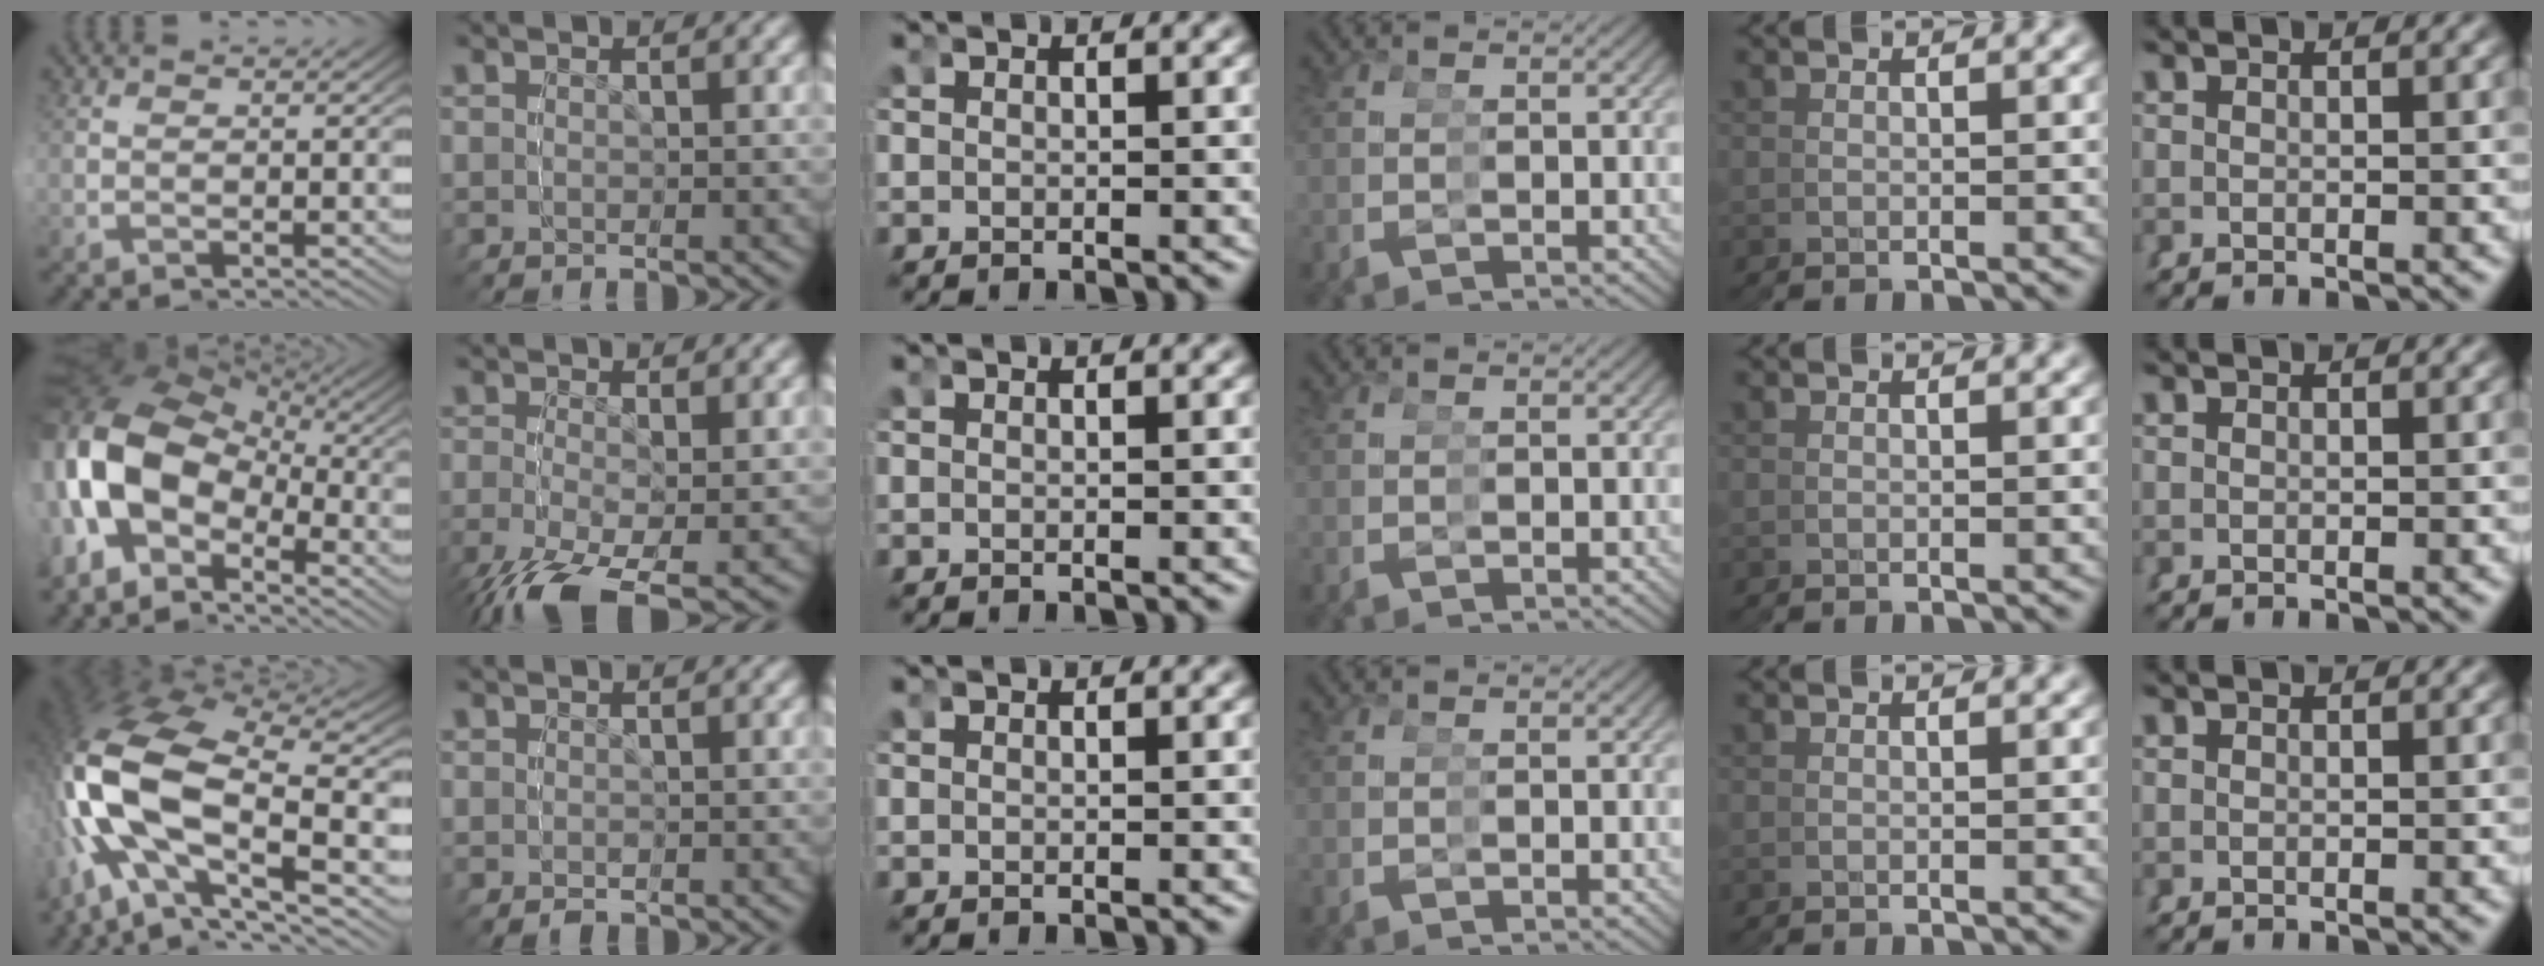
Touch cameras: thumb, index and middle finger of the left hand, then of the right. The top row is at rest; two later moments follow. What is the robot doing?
{"motion": "grasp_and_lifting", "object": "glasses"}